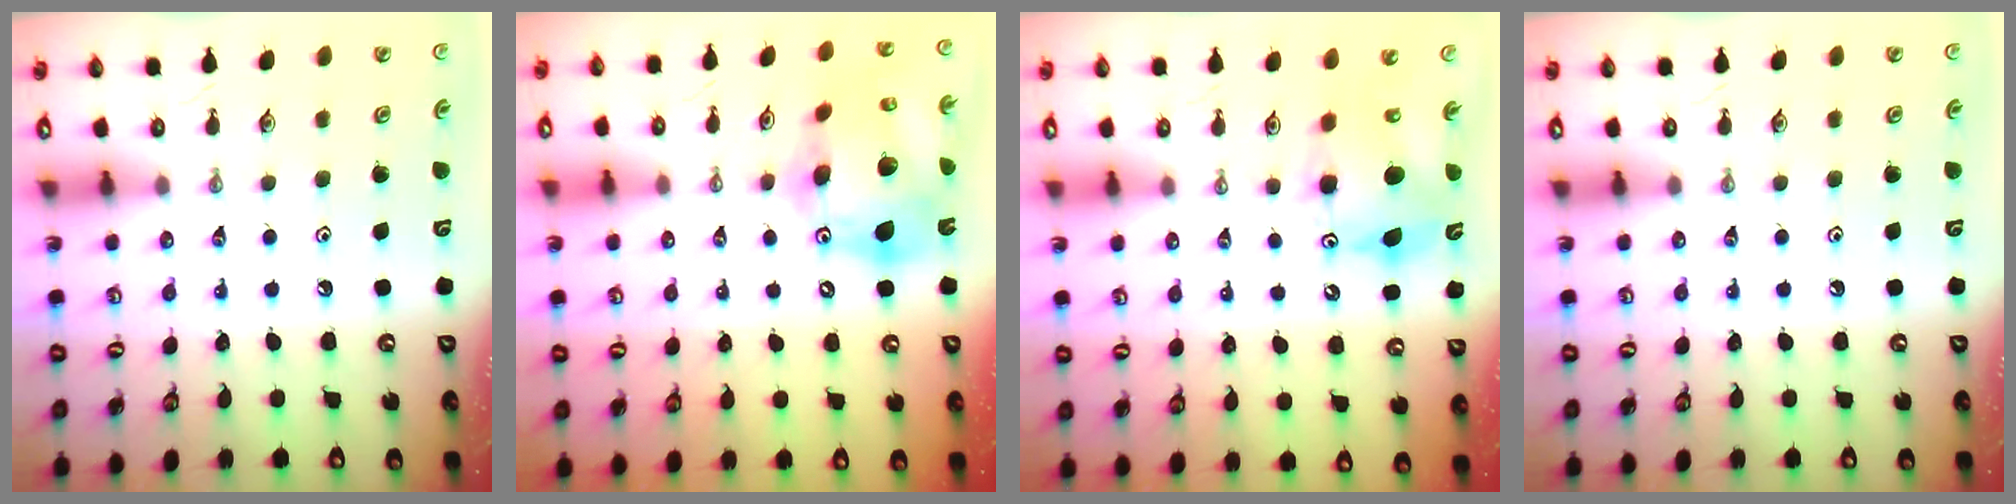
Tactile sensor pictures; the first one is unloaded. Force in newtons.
{"total": 20.4, "press": 20.2, "slide": 3.3}
{"total": 9.2, "press": 9.2, "slide": 0.3}
{"total": 0.0}